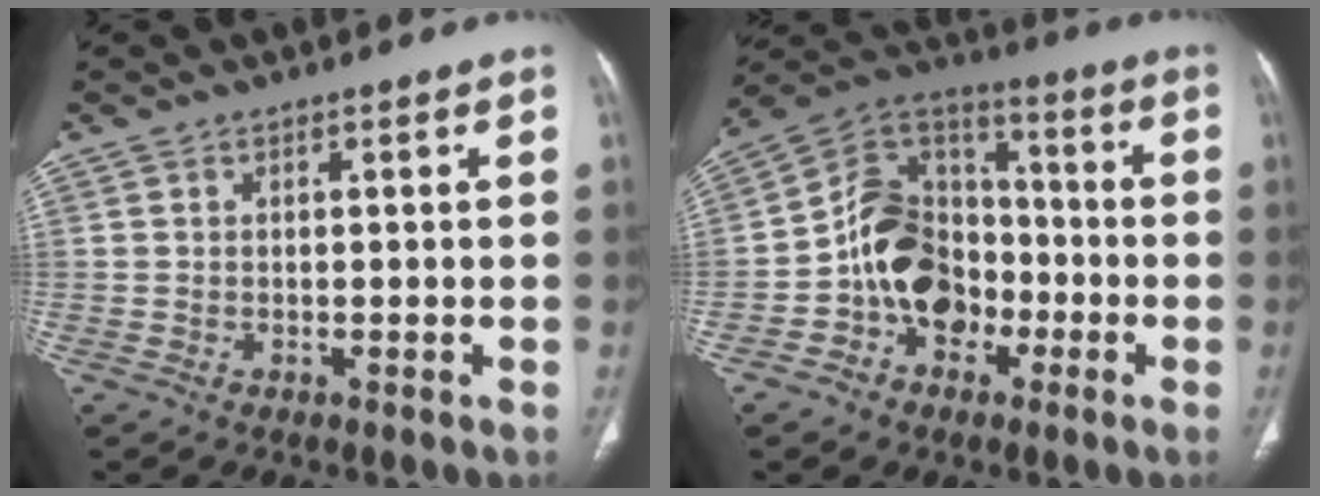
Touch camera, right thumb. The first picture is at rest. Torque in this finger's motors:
{"motor_torque": [1.63, 1.61, 1.15, -0.76, 0.16]}